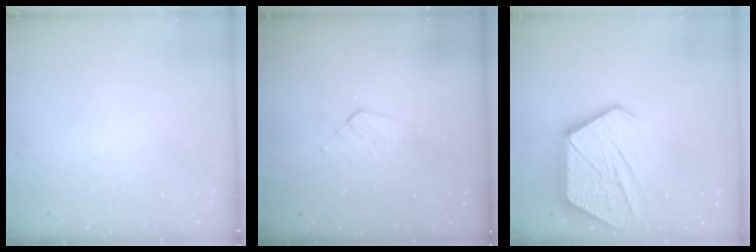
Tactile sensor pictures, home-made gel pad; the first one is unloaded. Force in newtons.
{"total": 3.2, "press": 3.2, "slide": 0.2}
{"total": 16.1, "press": 16.1, "slide": 1.2}